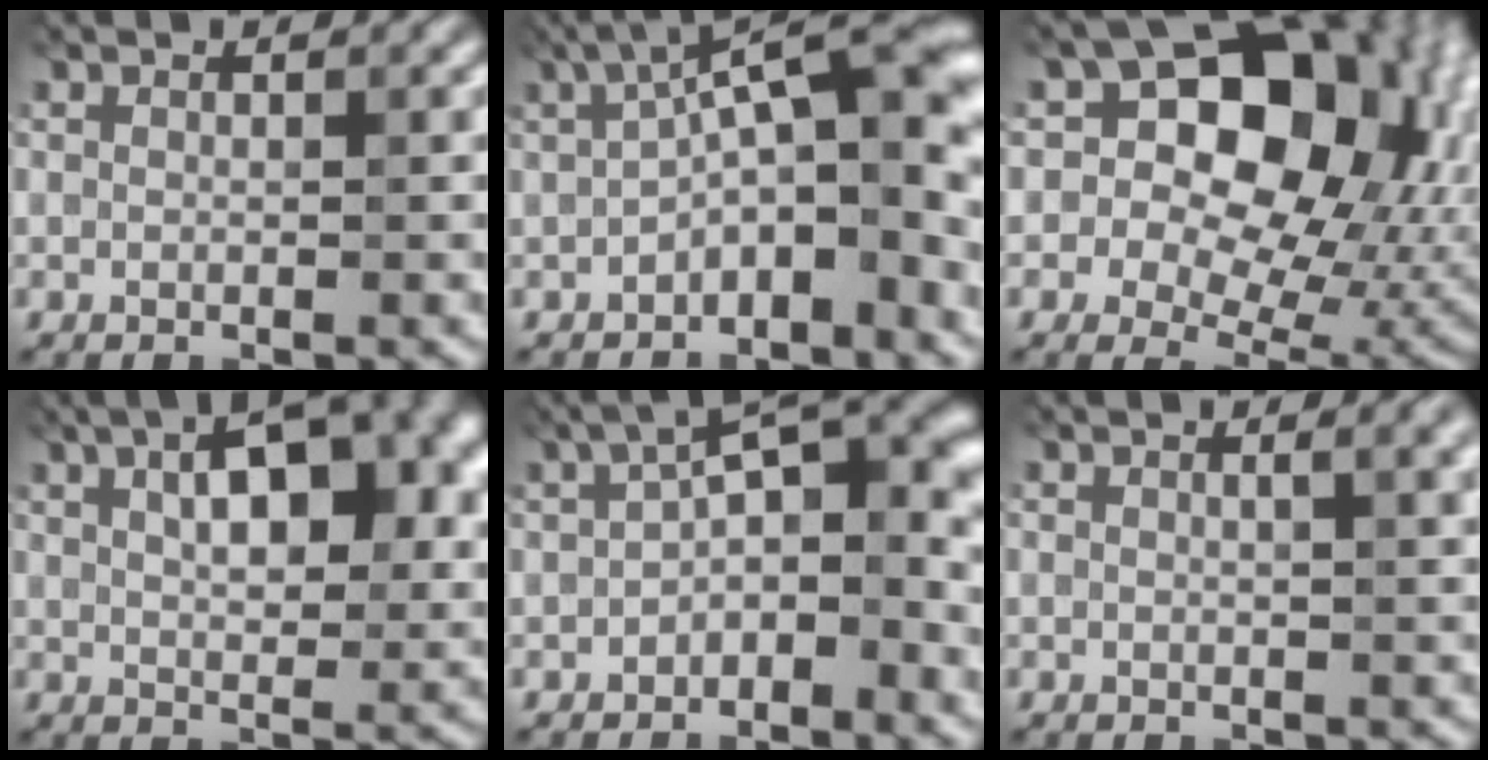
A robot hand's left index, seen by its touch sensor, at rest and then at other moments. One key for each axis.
{"total": 8.4, "fx": -1.1, "fy": 2.4, "fz": 7.9, "tx": -0.128, "ty": 0.026, "tz": 0.001}
{"total": 14.3, "fx": 3.2, "fy": 10.2, "fz": 9.4, "tx": -0.112, "ty": 0.029, "tz": 0.079}
{"total": 7.6, "fx": 2.1, "fy": 3.4, "fz": 6.5, "tx": -0.087, "ty": 0.023, "tz": 0.049}
{"total": 5.3, "fx": -0.5, "fy": 1.7, "fz": 5.0, "tx": -0.083, "ty": 0.023, "tz": 0.005}
{"total": 3.4, "fx": 1.3, "fy": 1.3, "fz": 2.9, "tx": -0.022, "ty": 0.028, "tz": 0.010}